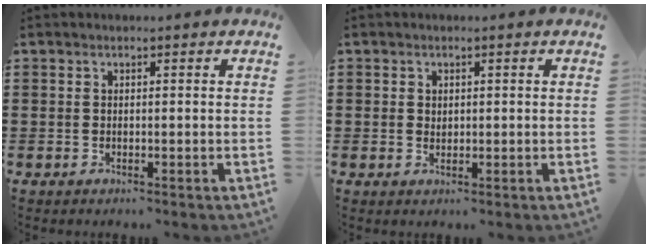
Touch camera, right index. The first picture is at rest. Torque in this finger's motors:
{"motor_torque": [-0.76, 1.39, -0.03, -0.01]}